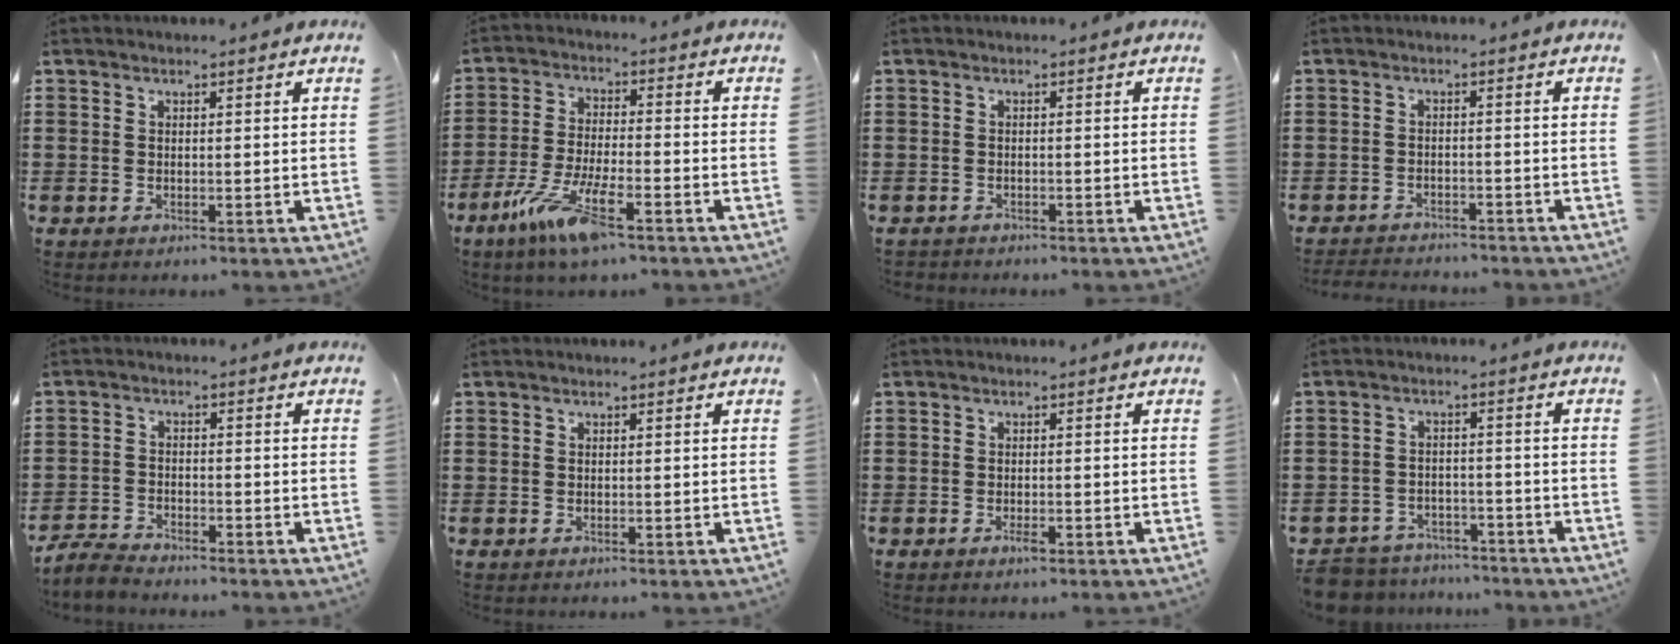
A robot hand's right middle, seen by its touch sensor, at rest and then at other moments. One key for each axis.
{"total": 9.6, "fx": -5.7, "fy": 1.7, "fz": 7.5, "tx": -0.163, "ty": -0.012, "tz": -0.107}
{"total": 0.7, "fx": -0.7, "fy": 0.0, "fz": 0.0, "tx": -0.003, "ty": -0.001, "tz": -0.015}
{"total": 2.5, "fx": -2.5, "fy": 0.1, "fz": 0.0, "tx": -0.008, "ty": -0.003, "tz": -0.052}
{"total": 3.3, "fx": -3.2, "fy": 0.4, "fz": 0.5, "tx": -0.028, "ty": -0.002, "tz": -0.072}
{"total": 0.0}
{"total": 1.3, "fx": -0.7, "fy": 0.4, "fz": 1.1, "tx": -0.022, "ty": -0.003, "tz": -0.012}
{"total": 5.3, "fx": -5.2, "fy": 0.9, "fz": 0.0, "tx": -0.014, "ty": 0.007, "tz": -0.111}